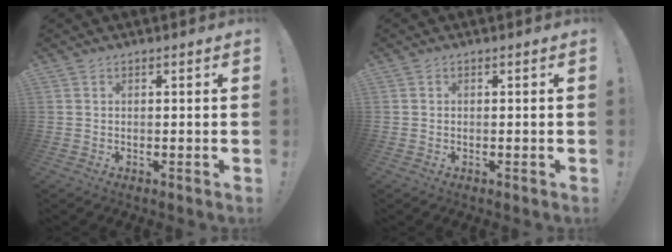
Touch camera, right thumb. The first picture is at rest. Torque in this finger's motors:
{"motor_torque": [0.24, 0.13, 0.04, -0.09, 0.00]}